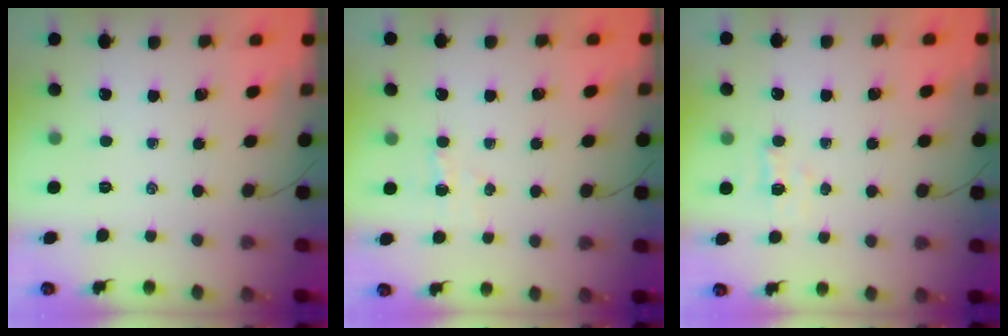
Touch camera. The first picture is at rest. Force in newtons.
{"total": 3.5, "press": 3.4, "slide": 0.8}
{"total": 2.1, "press": 2.0, "slide": 0.7}